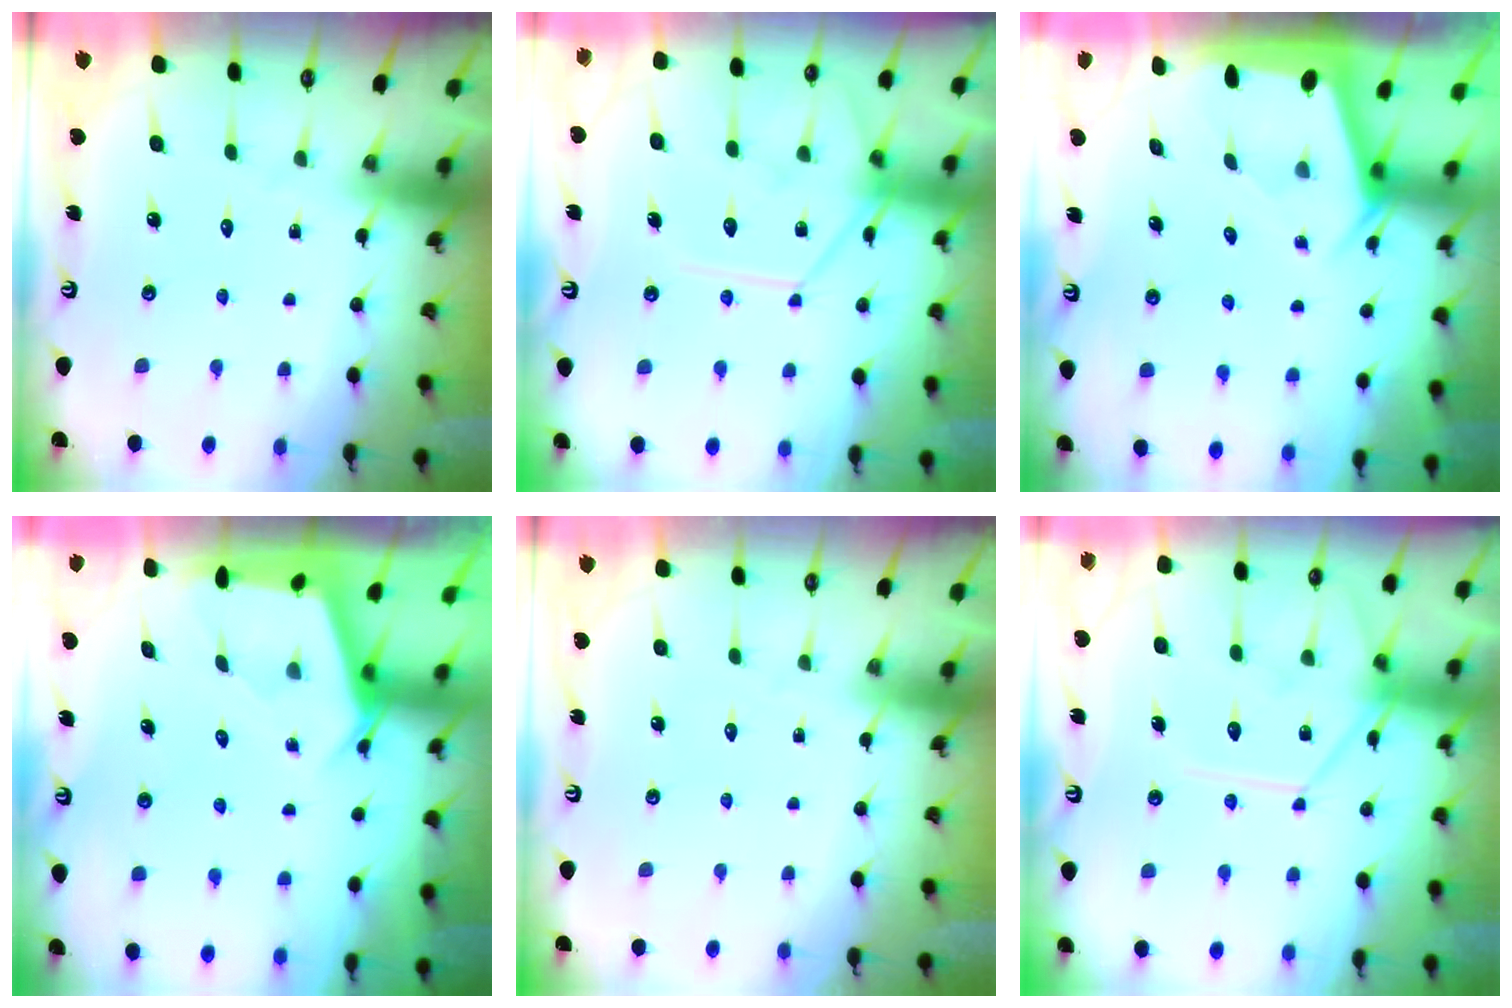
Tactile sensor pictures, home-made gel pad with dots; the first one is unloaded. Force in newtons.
{"total": 12.4, "press": 12.4, "slide": 1.3}
{"total": 2.1, "press": 2.1, "slide": 0.3}
{"total": 2.9, "press": 2.9, "slide": 0.4}
{"total": 0.0}
{"total": 12.4, "press": 12.4, "slide": 1.3}